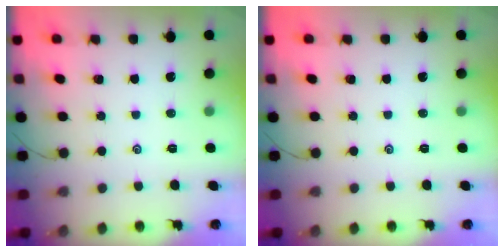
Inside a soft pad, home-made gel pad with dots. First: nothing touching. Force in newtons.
{"total": 0.0}